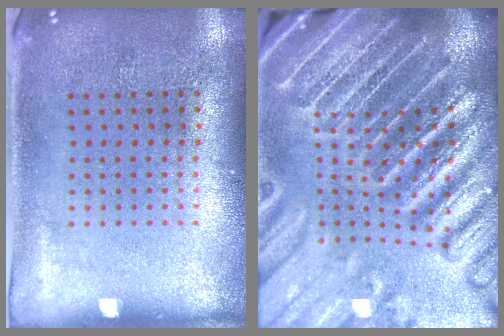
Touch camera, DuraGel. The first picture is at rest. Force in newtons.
{"total": 5.6, "press": 4.8, "slide": 2.8}